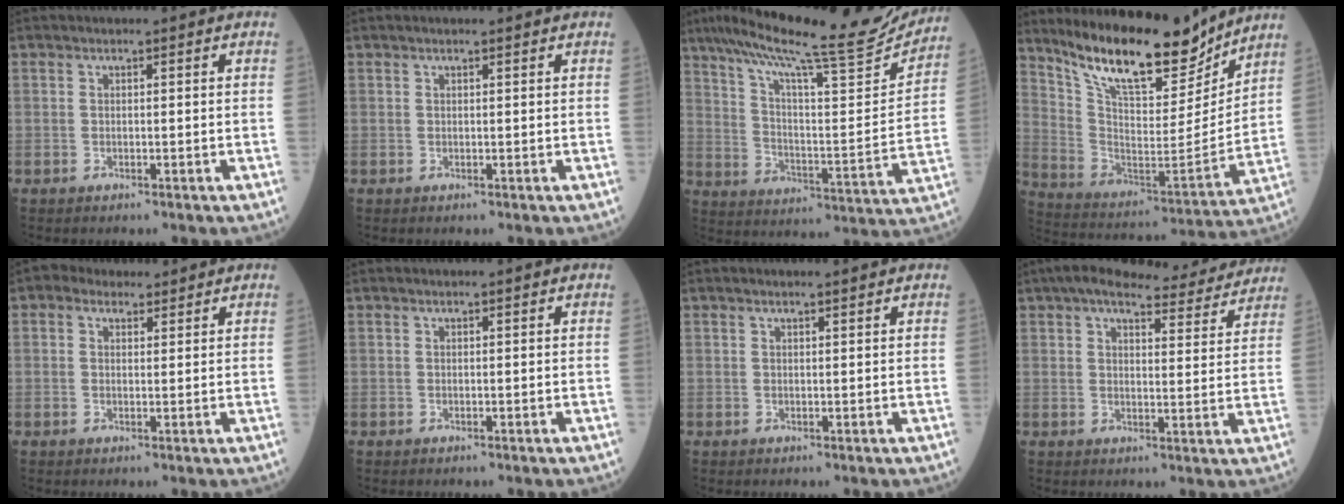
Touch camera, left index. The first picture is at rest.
{"total": 0.7, "force": [0.5, 0.0, 0.4], "torque": [-0.007, 0.006, 0.009]}
{"total": 23.5, "force": [20.6, 1.3, 11.2], "torque": [-0.193, -0.032, 0.294]}
{"total": 18.0, "force": [15.0, 4.2, 9.0], "torque": [-0.159, -0.028, 0.263]}
{"total": 3.1, "force": [2.1, 2.0, 1.0], "torque": [-0.019, 0.017, 0.033]}
{"total": 0.0}
{"total": 1.4, "force": [1.2, -0.1, 0.7], "torque": [-0.010, 0.005, 0.018]}
{"total": 15.1, "force": [13.6, 2.9, 5.9], "torque": [-0.074, 0.013, 0.168]}